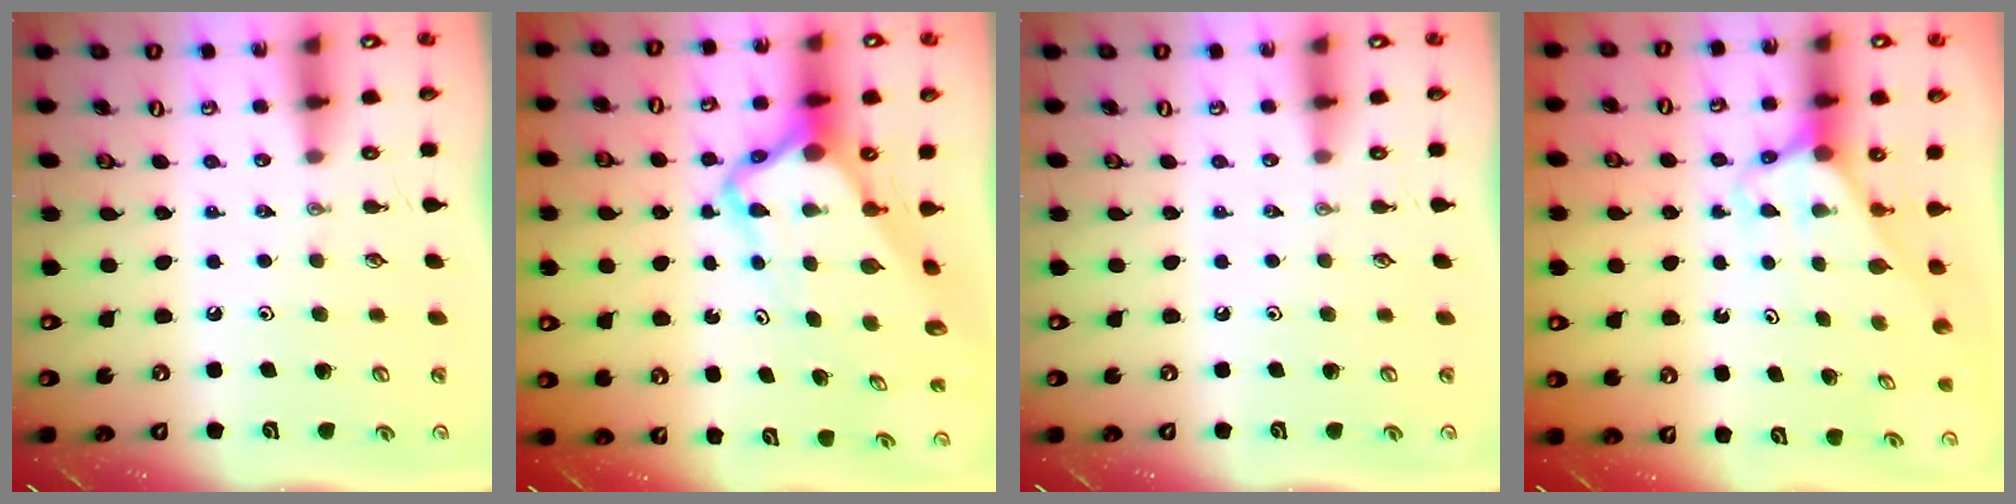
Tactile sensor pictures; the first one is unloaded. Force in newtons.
{"total": 8.7, "press": 8.7, "slide": 0.6}
{"total": 0.0}
{"total": 2.8, "press": 2.8, "slide": 0.1}